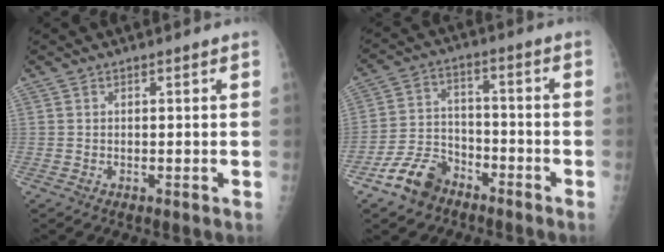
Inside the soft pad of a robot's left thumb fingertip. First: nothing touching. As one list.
[{"total": 9.2, "force": [-6.3, 5.8, 3.3], "torque": [-0.049, 0.043, -0.121]}]